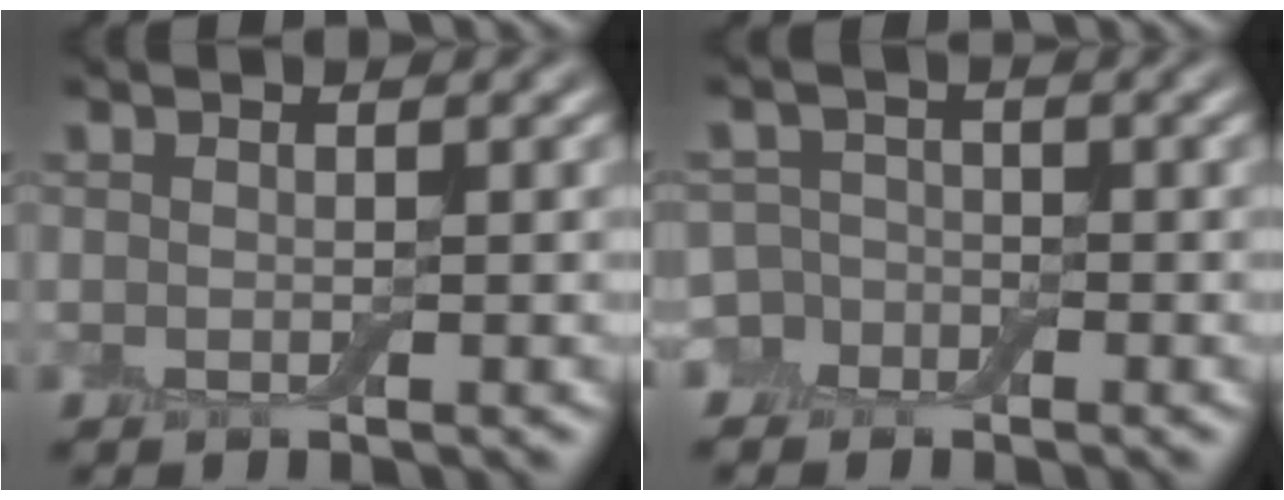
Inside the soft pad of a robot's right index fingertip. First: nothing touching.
{"total": 4.1, "force": [-2.2, 3.3, 1.2], "torque": [-0.003, 0.006, -0.058]}